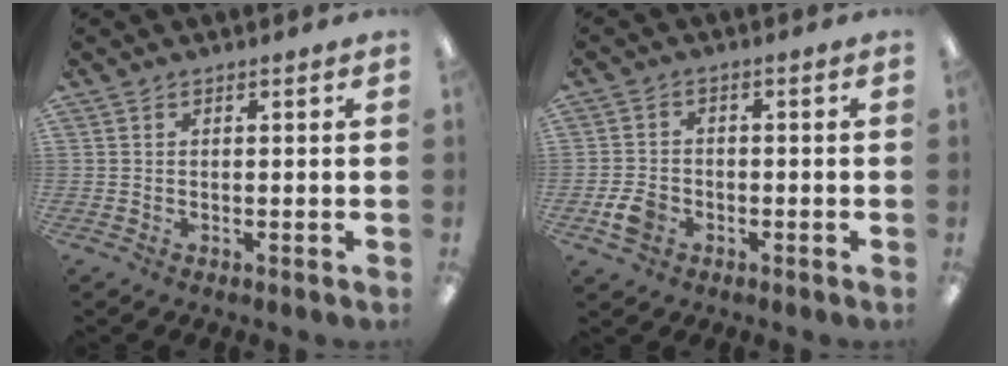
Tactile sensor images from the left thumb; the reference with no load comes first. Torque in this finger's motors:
{"motor_torque": [0.02, 0.60, 0.27, -0.26, 0.00]}